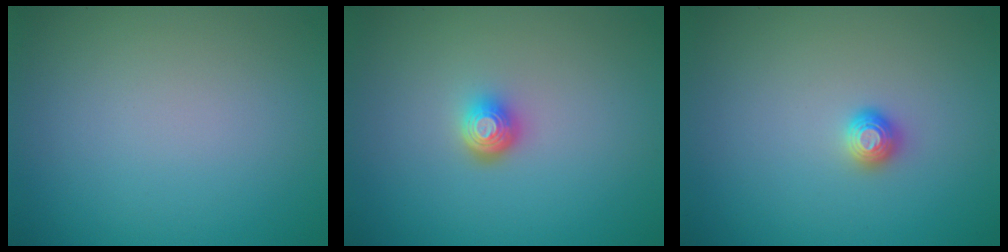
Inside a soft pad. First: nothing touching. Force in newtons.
{"total": 1.9, "press": 1.4, "slide": 1.3}
{"total": 1.1, "press": 1.1, "slide": 0.1}